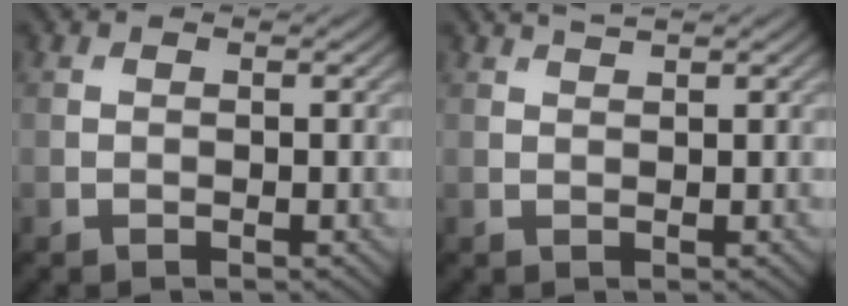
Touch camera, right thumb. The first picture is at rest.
{"total": 1.2, "force": [1.1, 0.0, 0.5], "torque": [-0.013, 0.003, 0.020]}